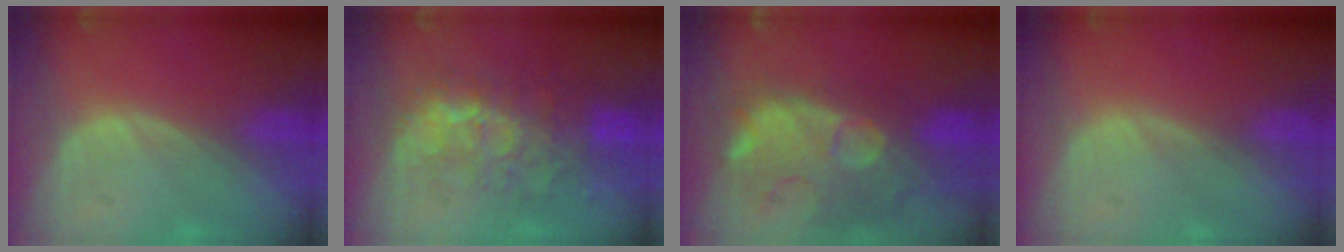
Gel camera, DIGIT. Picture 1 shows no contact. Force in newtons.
{"total": 9.8, "press": 8.8, "slide": 4.4}
{"total": 12.9, "press": 11.3, "slide": 6.2}
{"total": 0.0}